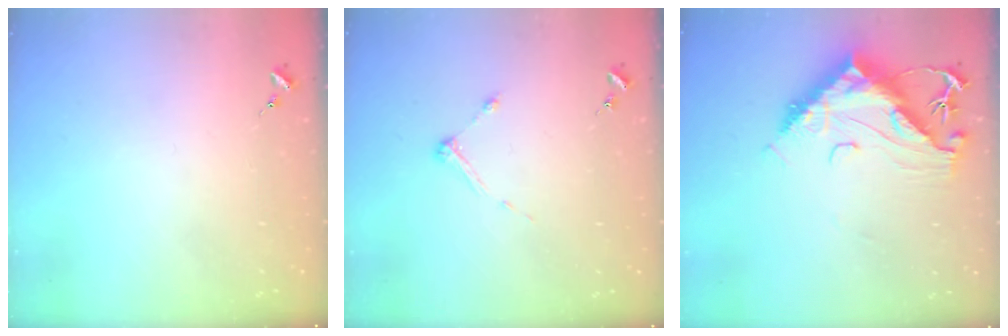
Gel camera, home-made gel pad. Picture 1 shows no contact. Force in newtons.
{"total": 4.9, "press": 4.9, "slide": 0.7}
{"total": 14.6, "press": 14.5, "slide": 1.5}